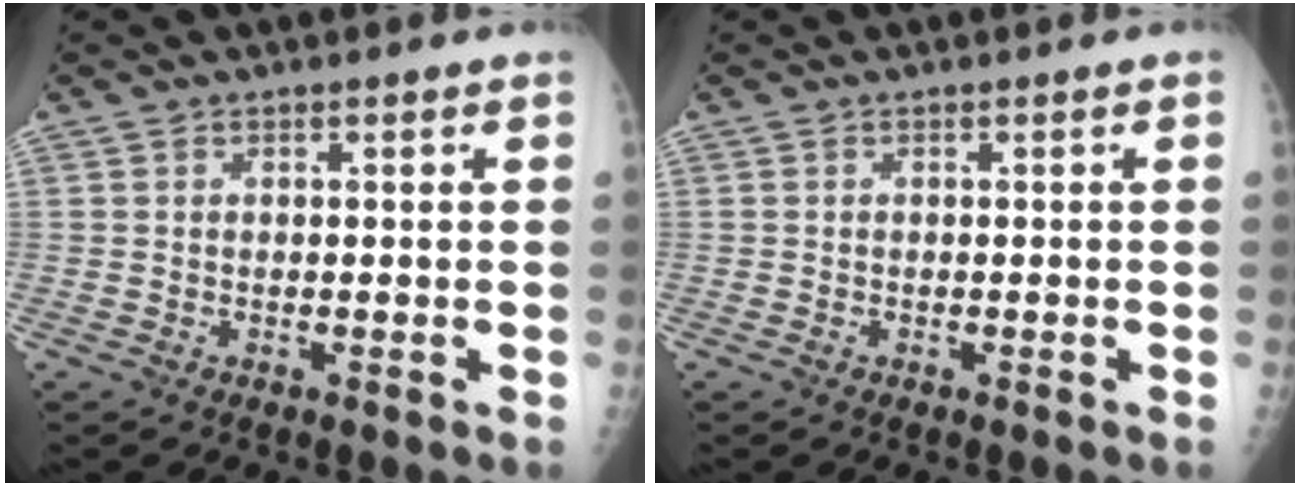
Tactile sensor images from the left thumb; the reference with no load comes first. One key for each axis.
{"total": 0.0}